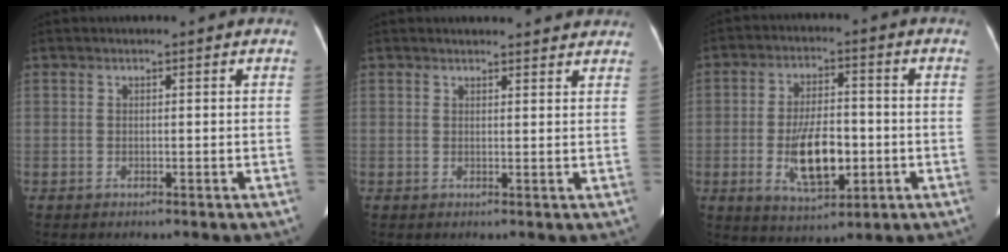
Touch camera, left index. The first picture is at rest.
{"total": 7.1, "force": [6.7, 1.4, 1.8], "torque": [-0.012, 0.007, 0.065]}
{"total": 10.1, "force": [-2.3, 4.2, 8.9], "torque": [-0.171, 0.000, -0.033]}